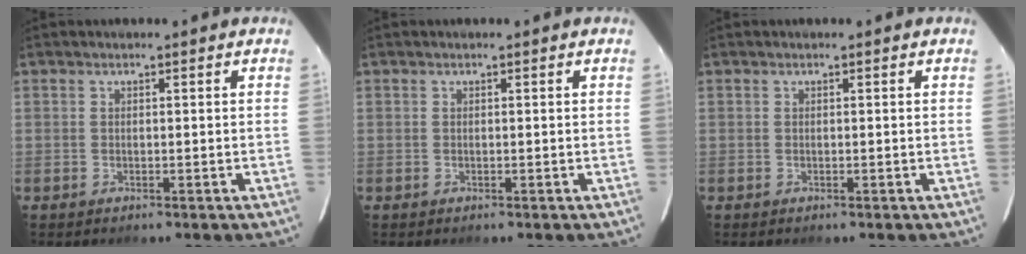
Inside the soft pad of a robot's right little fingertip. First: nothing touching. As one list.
[{"total": 0.0}, {"total": 0.0}]